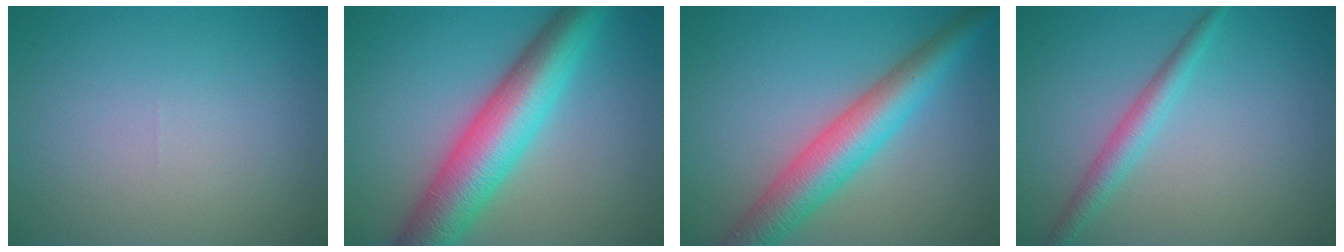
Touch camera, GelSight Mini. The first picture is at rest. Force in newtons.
{"total": 9.0, "press": 9.0, "slide": 0.2}
{"total": 6.9, "press": 6.9, "slide": 0.1}
{"total": 2.5, "press": 2.5, "slide": 0.1}